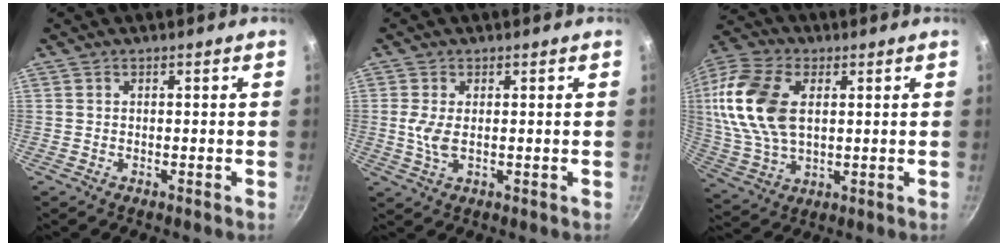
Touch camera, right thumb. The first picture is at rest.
{"total": 3.8, "force": [0.3, 1.8, 3.4], "torque": [-0.074, -0.003, 0.009]}
{"total": 18.4, "force": [3.7, 11.5, 14.0], "torque": [-0.283, 0.003, 0.070]}